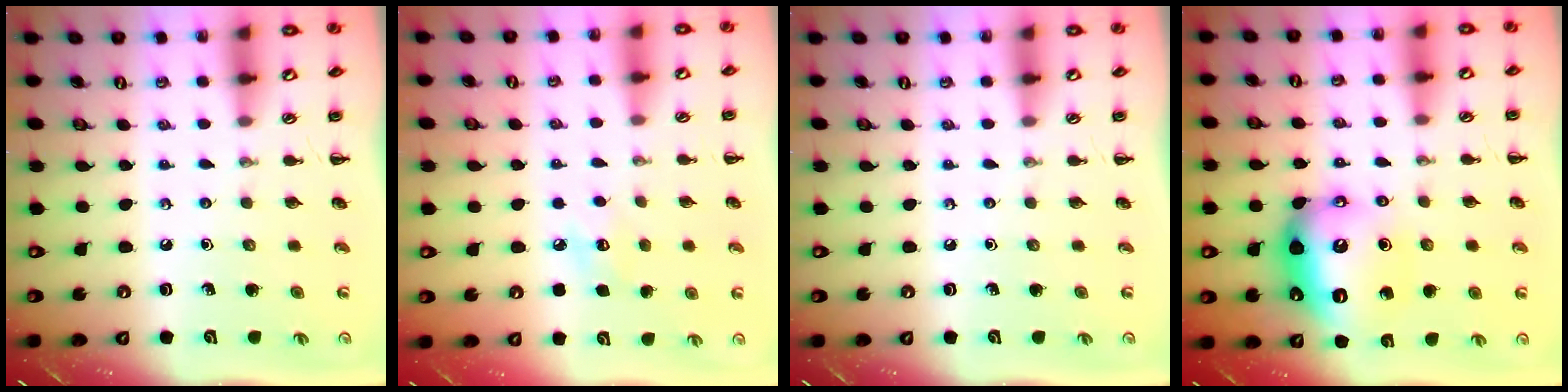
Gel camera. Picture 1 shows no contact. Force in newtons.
{"total": 6.8, "press": 6.6, "slide": 1.8}
{"total": 0.0}
{"total": 14.1, "press": 14.0, "slide": 1.6}